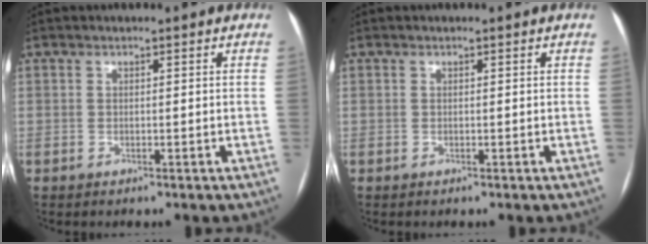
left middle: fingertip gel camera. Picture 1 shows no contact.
{"total": 0.0}